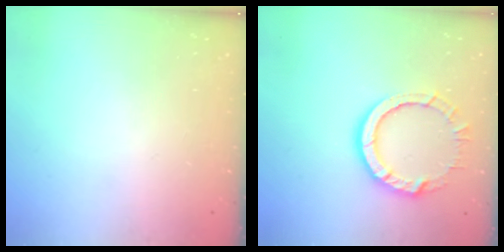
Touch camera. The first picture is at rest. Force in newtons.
{"total": 9.8, "press": 9.8, "slide": 0.4}